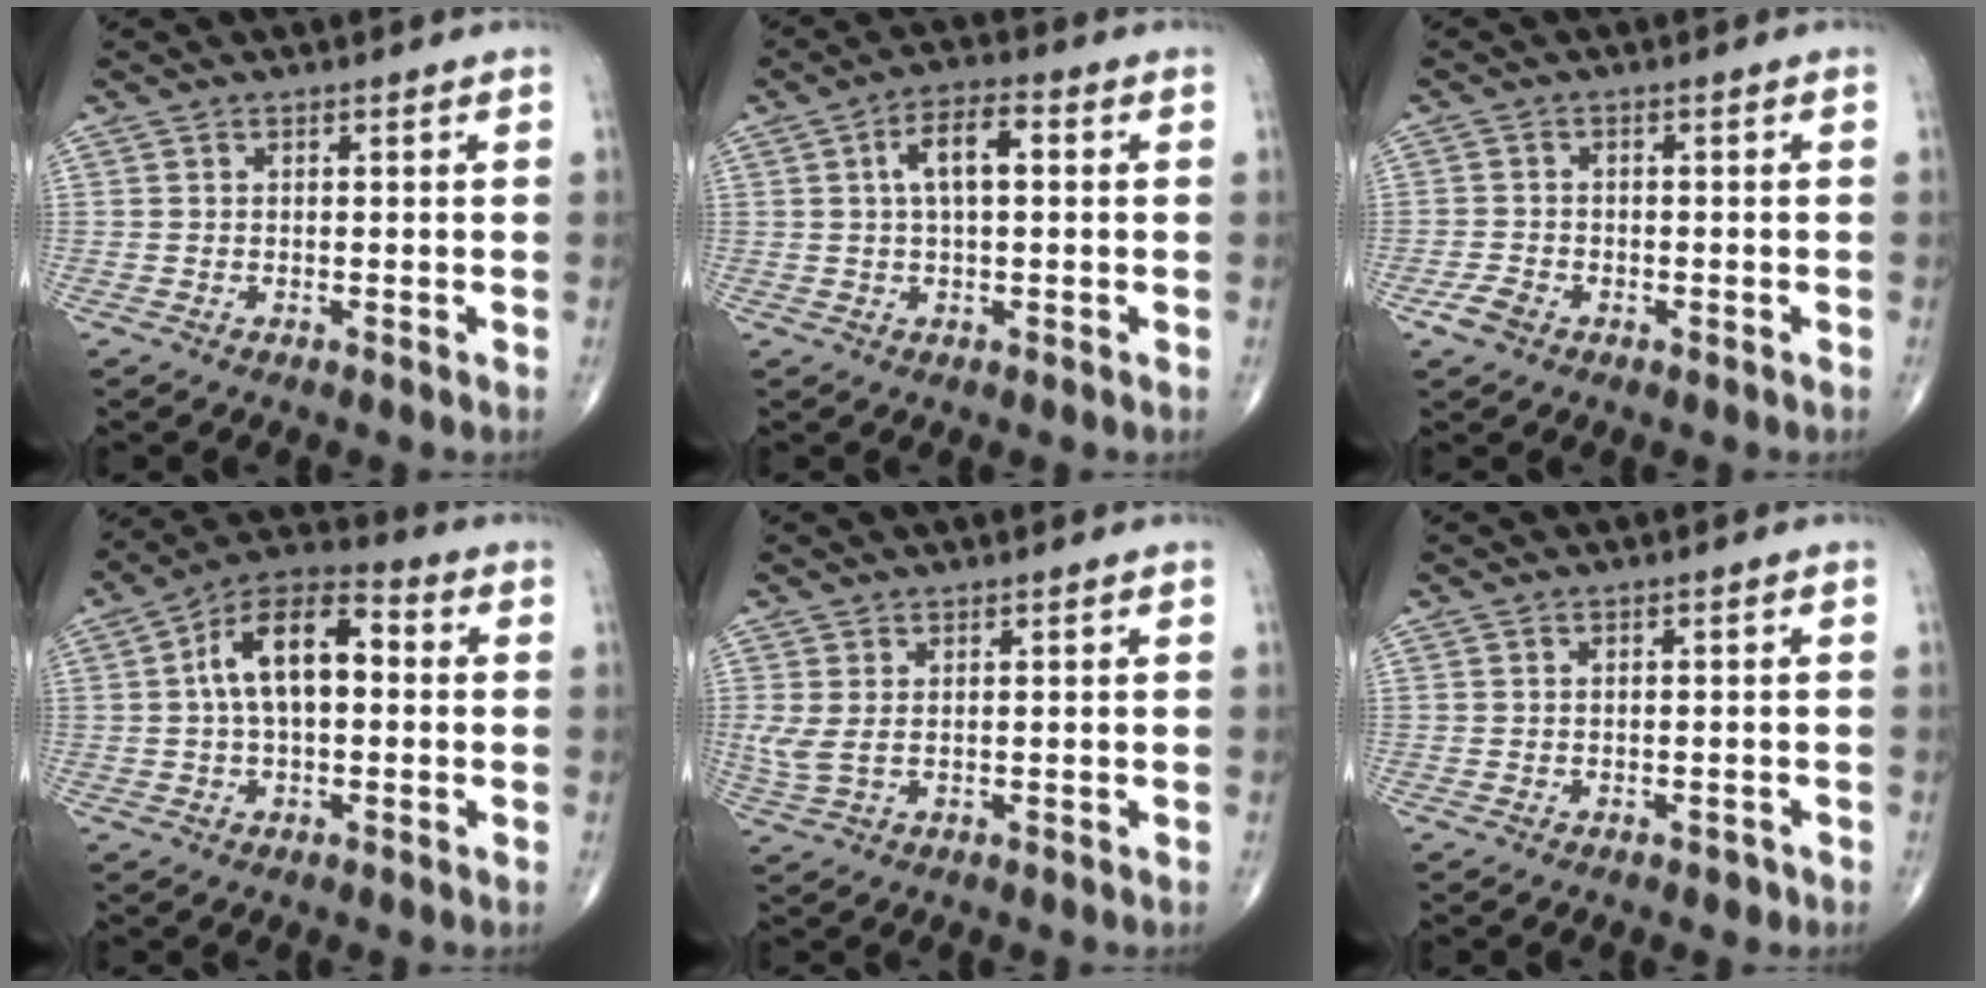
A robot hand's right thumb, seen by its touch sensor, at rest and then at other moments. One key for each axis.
{"total": 7.1, "fx": 1.3, "fy": 3.0, "fz": 6.2, "tx": -0.108, "ty": 0.015, "tz": 0.018}
{"total": 3.1, "fx": -1.6, "fy": 2.2, "fz": 1.6, "tx": -0.031, "ty": 0.009, "tz": -0.030}
{"total": 13.2, "fx": 1.3, "fy": 7.0, "fz": 11.1, "tx": -0.183, "ty": 0.034, "tz": 0.009}
{"total": 3.5, "fx": 0.5, "fy": 1.6, "fz": 3.1, "tx": -0.090, "ty": 0.004, "tz": 0.018}
{"total": 1.1, "fx": -0.7, "fy": 0.6, "fz": 0.5, "tx": -0.006, "ty": 0.006, "tz": -0.008}